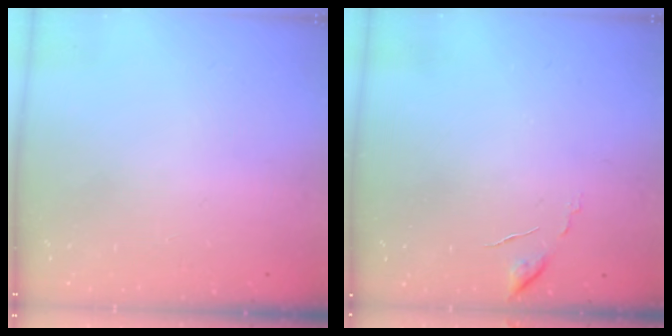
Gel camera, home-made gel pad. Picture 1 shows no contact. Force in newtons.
{"total": 6.4, "press": 6.4, "slide": 0.5}